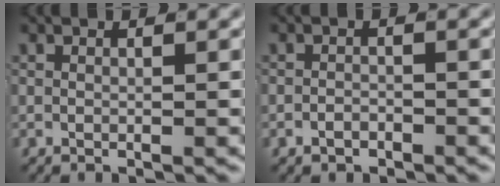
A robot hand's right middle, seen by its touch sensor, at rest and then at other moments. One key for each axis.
{"total": 1.2, "fx": -1.0, "fy": 0.6, "fz": 0.2, "tx": 0.000, "ty": -0.001, "tz": -0.018}